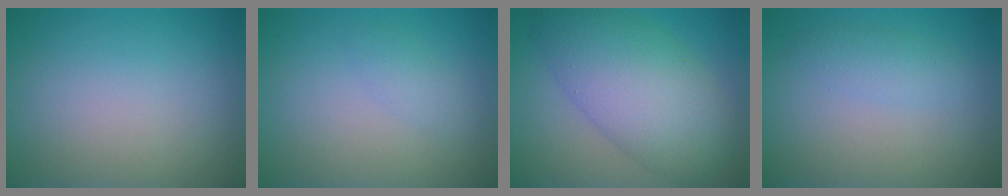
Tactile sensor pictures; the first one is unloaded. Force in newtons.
{"total": 1.3, "press": 1.3, "slide": 0.0}
{"total": 7.2, "press": 7.2, "slide": 0.3}
{"total": 1.6, "press": 1.6, "slide": 0.0}